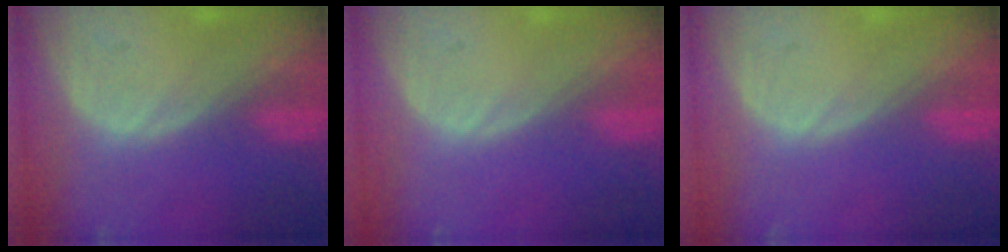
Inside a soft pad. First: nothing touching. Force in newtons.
{"total": 0.0}
{"total": 0.0}